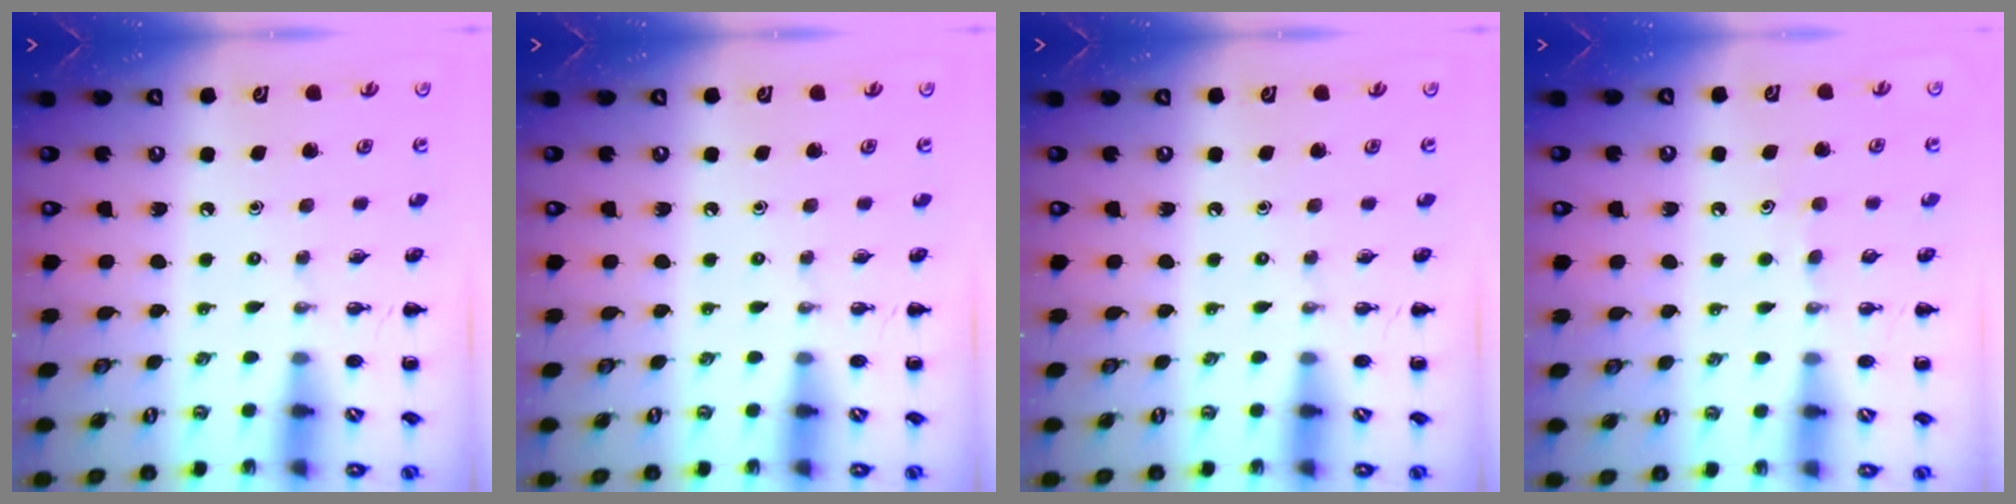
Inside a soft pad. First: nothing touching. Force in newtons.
{"total": 0.0}
{"total": 0.0}
{"total": 3.6, "press": 3.4, "slide": 1.2}